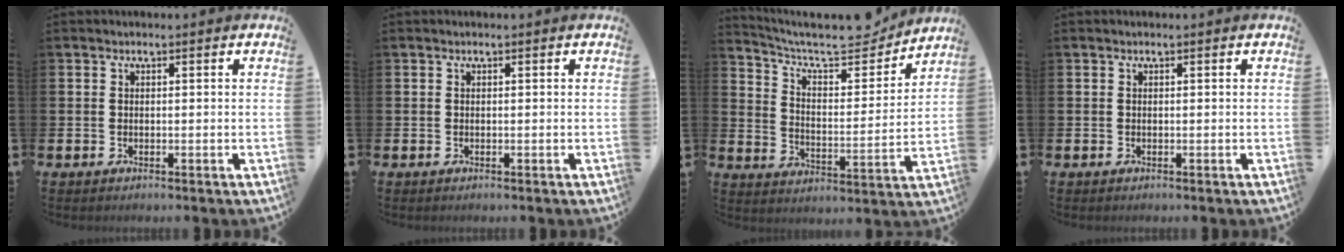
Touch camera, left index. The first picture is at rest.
{"total": 0.0}
{"total": 9.2, "force": [8.3, 2.3, 3.3], "torque": [-0.088, -0.061, 0.142]}
{"total": 0.0}